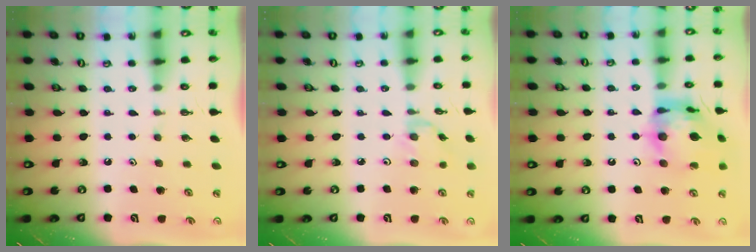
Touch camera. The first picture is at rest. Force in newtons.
{"total": 0.6, "press": 0.5, "slide": 0.3}
{"total": 15.6, "press": 15.4, "slide": 1.9}